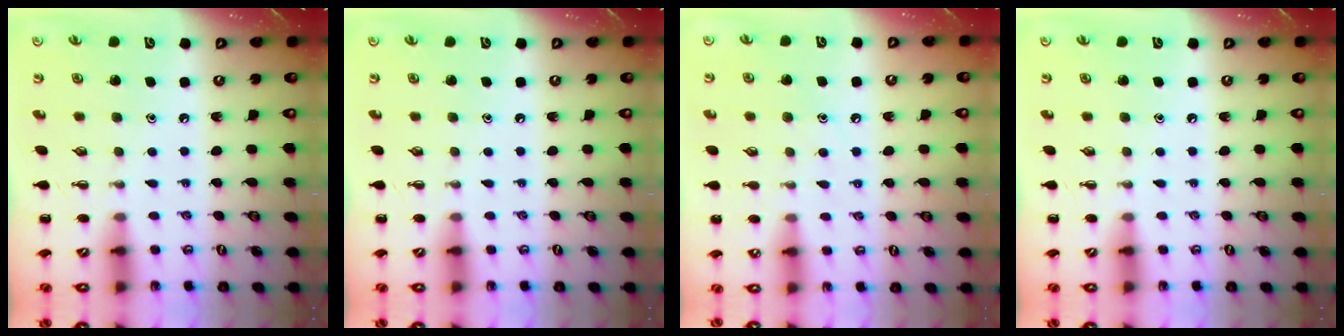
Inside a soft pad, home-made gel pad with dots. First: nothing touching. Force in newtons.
{"total": 0.0}
{"total": 6.2, "press": 6.0, "slide": 1.6}
{"total": 0.0}